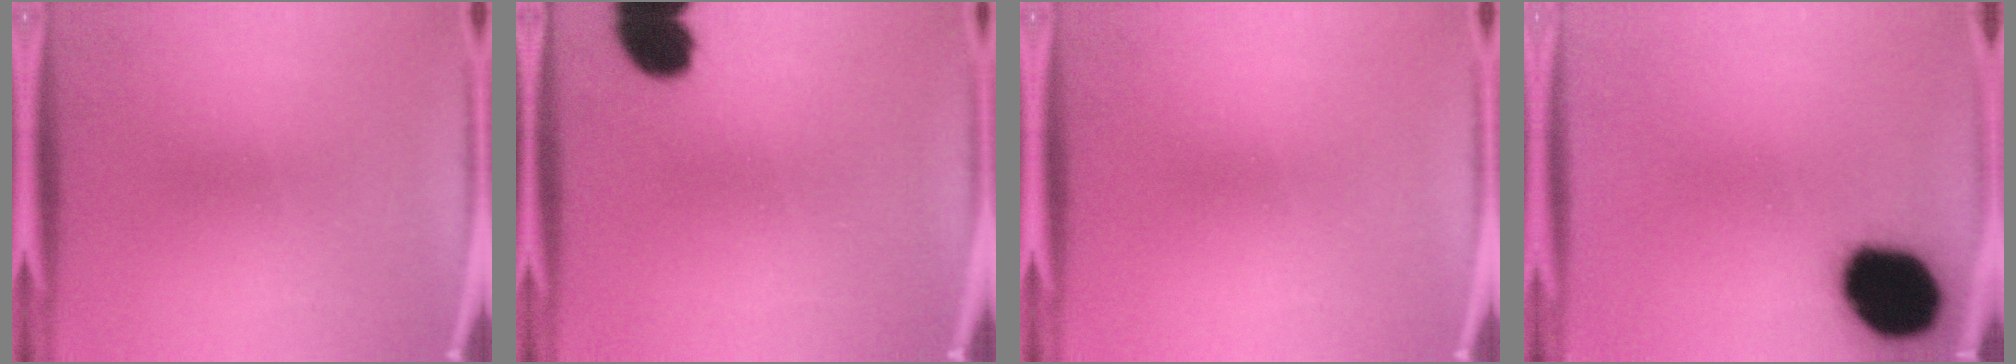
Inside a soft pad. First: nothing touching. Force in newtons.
{"total": 8.7}
{"total": 0.0}
{"total": 19.5}